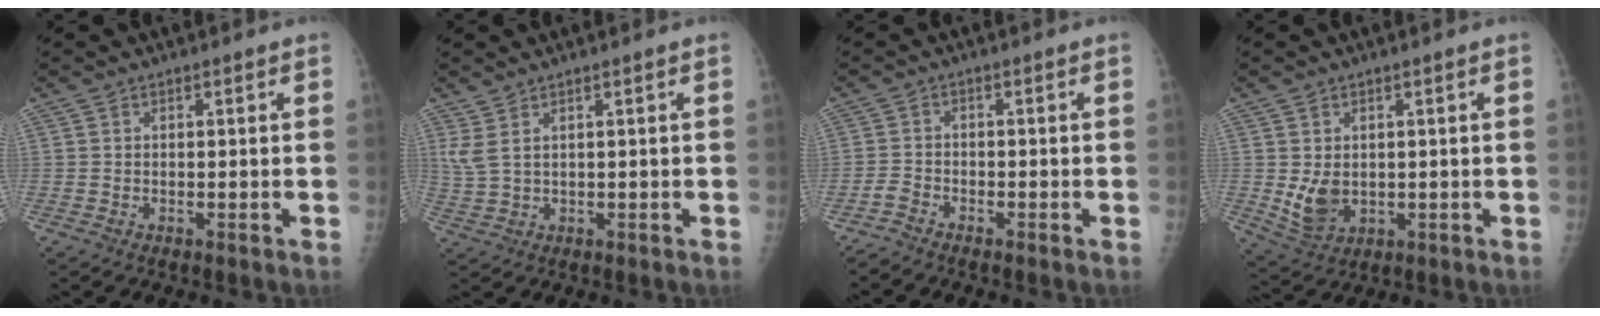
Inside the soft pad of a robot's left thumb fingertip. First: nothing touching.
{"total": 3.4, "force": [1.6, 1.3, 2.8], "torque": [-0.074, 0.001, 0.042]}
{"total": 2.0, "force": [-1.9, 0.3, 0.1], "torque": [-0.006, 0.002, -0.045]}
{"total": 5.7, "force": [0.1, 4.1, 3.9], "torque": [-0.063, -0.013, 0.021]}